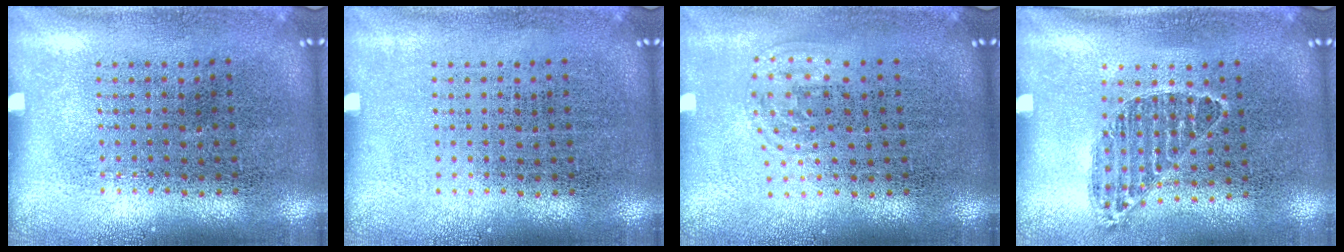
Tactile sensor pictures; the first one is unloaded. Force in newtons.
{"total": 0.0}
{"total": 1.0, "press": 0.7, "slide": 0.7}
{"total": 0.9, "press": 0.7, "slide": 0.5}